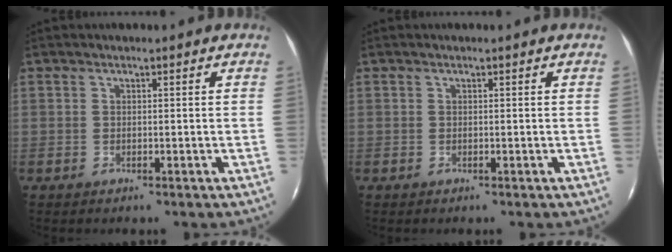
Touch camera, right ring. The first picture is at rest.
{"total": 0.0}